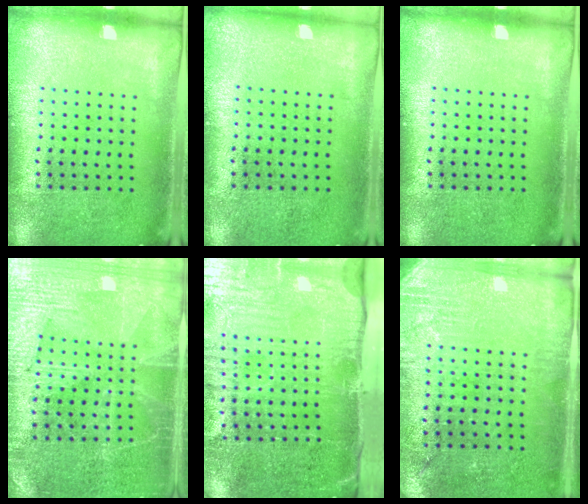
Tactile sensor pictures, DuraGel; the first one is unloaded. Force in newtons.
{"total": 0.0}
{"total": 0.0}
{"total": 3.8, "press": 3.7, "slide": 1.0}
{"total": 5.3, "press": 4.4, "slide": 2.9}
{"total": 2.8, "press": 2.6, "slide": 1.0}